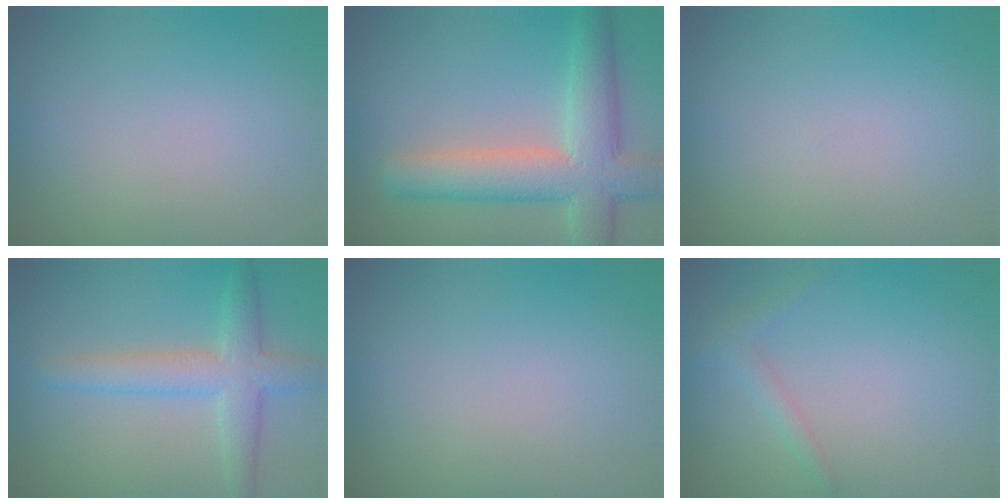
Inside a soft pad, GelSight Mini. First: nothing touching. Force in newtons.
{"total": 7.5, "press": 7.5, "slide": 0.5}
{"total": 0.0}
{"total": 4.4, "press": 4.3, "slide": 0.2}
{"total": 0.0}
{"total": 1.4, "press": 1.4, "slide": 0.1}